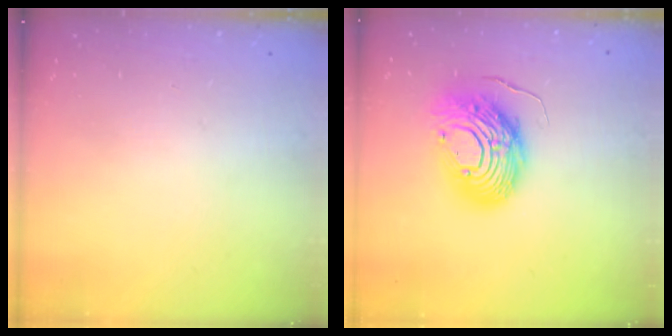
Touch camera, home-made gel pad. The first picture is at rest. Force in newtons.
{"total": 14.3, "press": 14.3, "slide": 1.4}